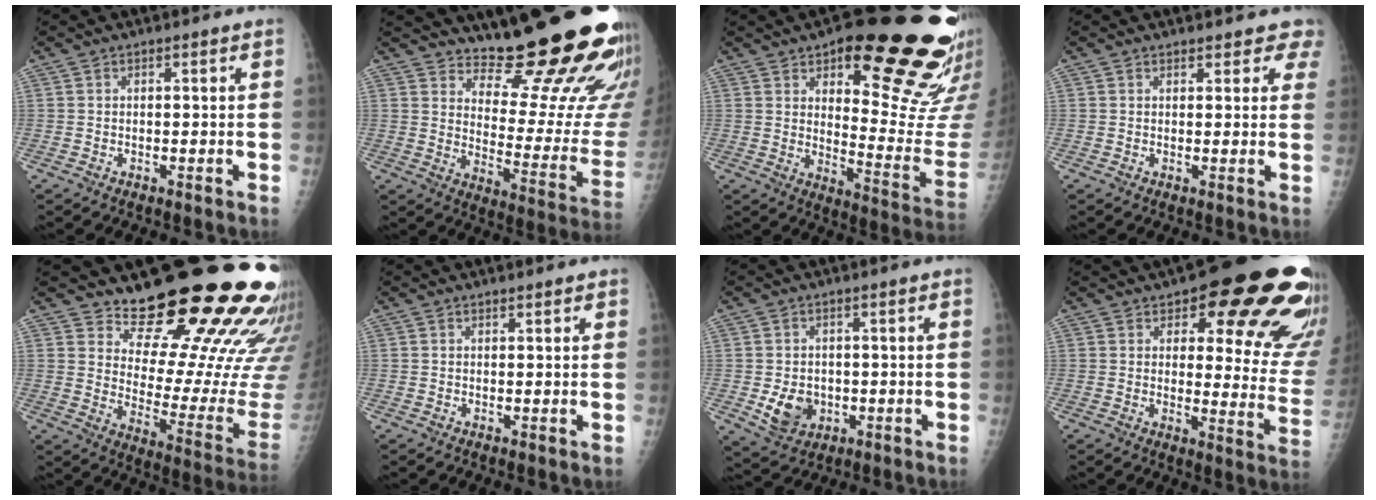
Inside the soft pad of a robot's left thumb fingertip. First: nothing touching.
{"total": 23.1, "force": [18.9, 5.2, 12.3], "torque": [-0.128, -0.170, 0.250]}
{"total": 22.6, "force": [15.1, 8.0, 14.9], "torque": [-0.133, -0.111, 0.201]}
{"total": 4.1, "force": [3.7, 1.8, 0.5], "torque": [0.033, -0.015, 0.023]}
{"total": 25.5, "force": [20.4, 8.1, 13.0], "torque": [-0.142, -0.166, 0.270]}
{"total": 0.6, "force": [0.5, 0.2, 0.3], "torque": [-0.006, -0.003, 0.008]}
{"total": 6.0, "force": [-0.9, 4.9, 3.3], "torque": [-0.038, -0.001, -0.001]}
{"total": 23.5, "force": [13.7, 8.7, 17.0], "torque": [-0.159, -0.065, 0.159]}